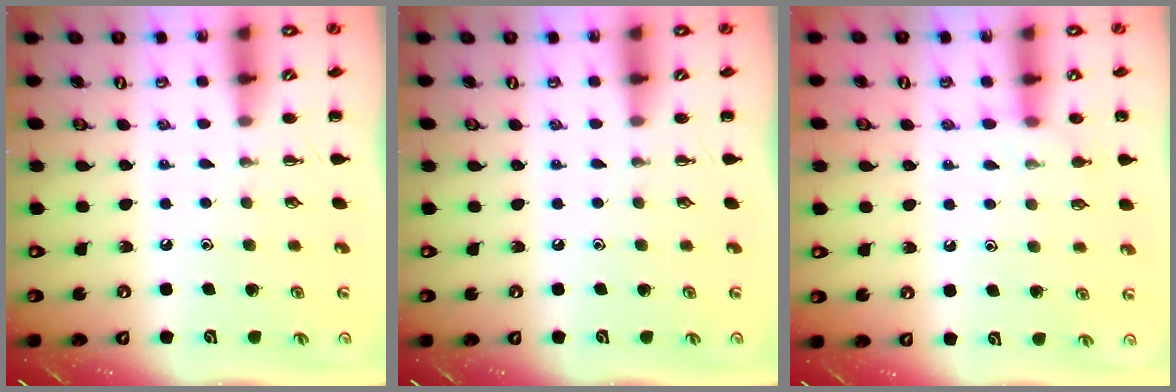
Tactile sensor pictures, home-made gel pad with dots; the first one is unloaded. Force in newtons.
{"total": 0.0}
{"total": 6.2, "press": 6.1, "slide": 1.1}